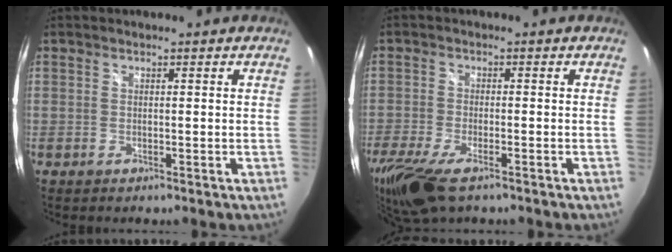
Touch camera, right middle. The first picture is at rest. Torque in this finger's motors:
{"motor_torque": [1.11, -1.03, 0.48, 0.16]}